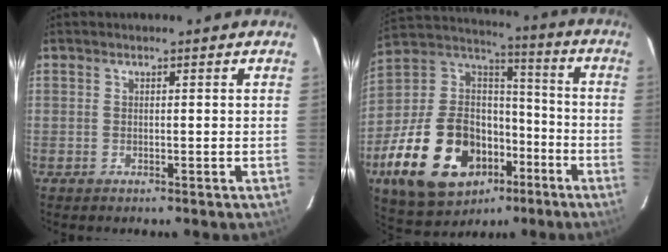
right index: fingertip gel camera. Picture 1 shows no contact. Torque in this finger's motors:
{"motor_torque": [2.01, -0.13, 0.71, 0.13]}